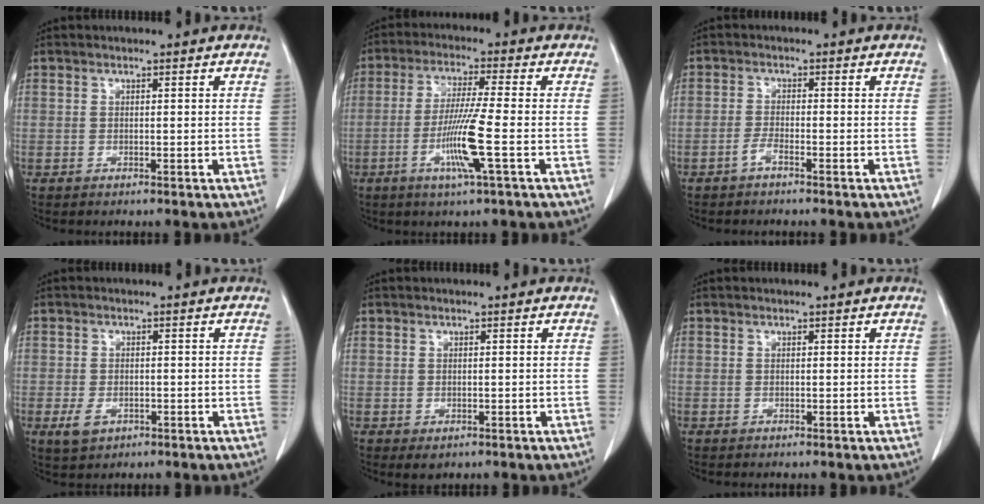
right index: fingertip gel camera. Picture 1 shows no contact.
{"total": 8.8, "force": [-2.7, -1.0, 8.3], "torque": [-0.165, -0.014, -0.055]}
{"total": 1.7, "force": [-1.3, 0.0, 1.1], "torque": [-0.025, 0.001, -0.028]}
{"total": 3.1, "force": [-1.3, 2.2, 1.8], "torque": [-0.038, -0.002, -0.013]}
{"total": 1.4, "force": [-0.5, 1.1, 0.7], "torque": [-0.006, 0.001, 0.000]}
{"total": 0.0}